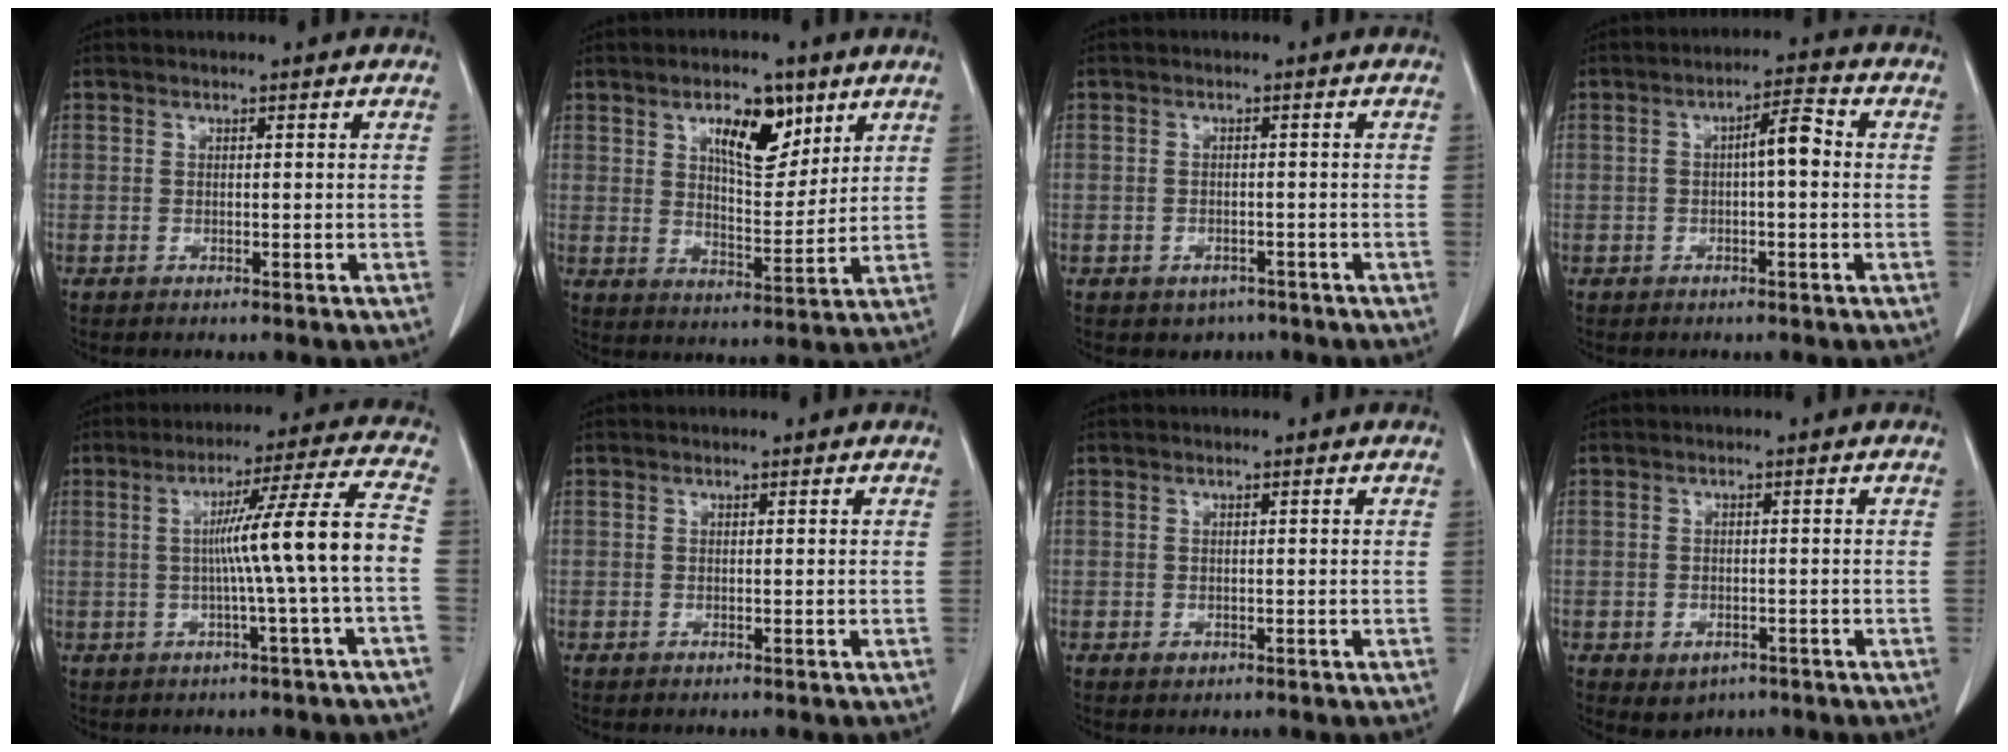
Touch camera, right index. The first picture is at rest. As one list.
[{"total": 9.5, "force": [5.0, 3.8, 7.1], "torque": [-0.116, 0.004, 0.088]}, {"total": 2.8, "force": [-1.8, 2.0, 0.6], "torque": [-0.007, 0.007, -0.018]}, {"total": 4.6, "force": [0.1, 1.0, 4.5], "torque": [-0.070, 0.019, -0.002]}, {"total": 10.8, "force": [-1.2, -2.0, 10.6], "torque": [-0.162, 0.016, -0.014]}, {"total": 0.0}, {"total": 0.8, "force": [-0.3, 0.7, 0.3], "torque": [-0.005, 0.001, 0.000]}, {"total": 3.1, "force": [-1.6, 2.3, 1.3], "torque": [-0.015, 0.002, -0.009]}]